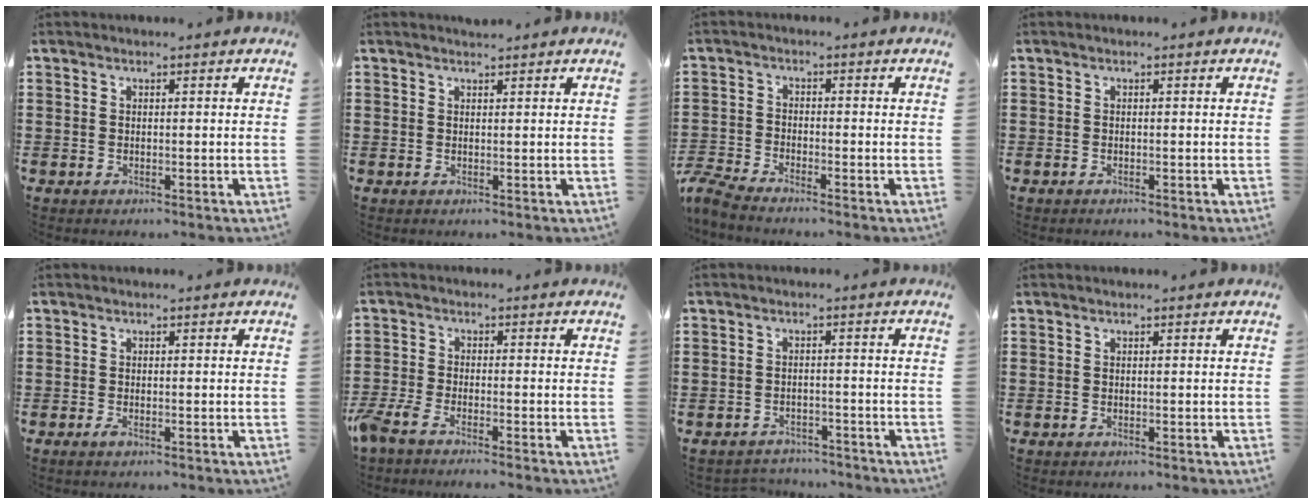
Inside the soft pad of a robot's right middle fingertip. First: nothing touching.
{"total": 0.8, "force": [0.8, 0.2, -0.1], "torque": [0.000, 0.000, 0.015]}
{"total": 3.5, "force": [-3.3, 0.2, 1.2], "torque": [-0.051, -0.012, -0.074]}
{"total": 0.0}
{"total": 0.9, "force": [-0.3, 0.2, 0.8], "torque": [-0.015, -0.004, -0.005]}
{"total": 3.1, "force": [-2.6, 0.4, 1.6], "torque": [-0.064, -0.011, -0.062]}
{"total": 2.4, "force": [-2.3, 0.5, -0.3], "torque": [-0.002, 0.000, -0.054]}
{"total": 0.0}